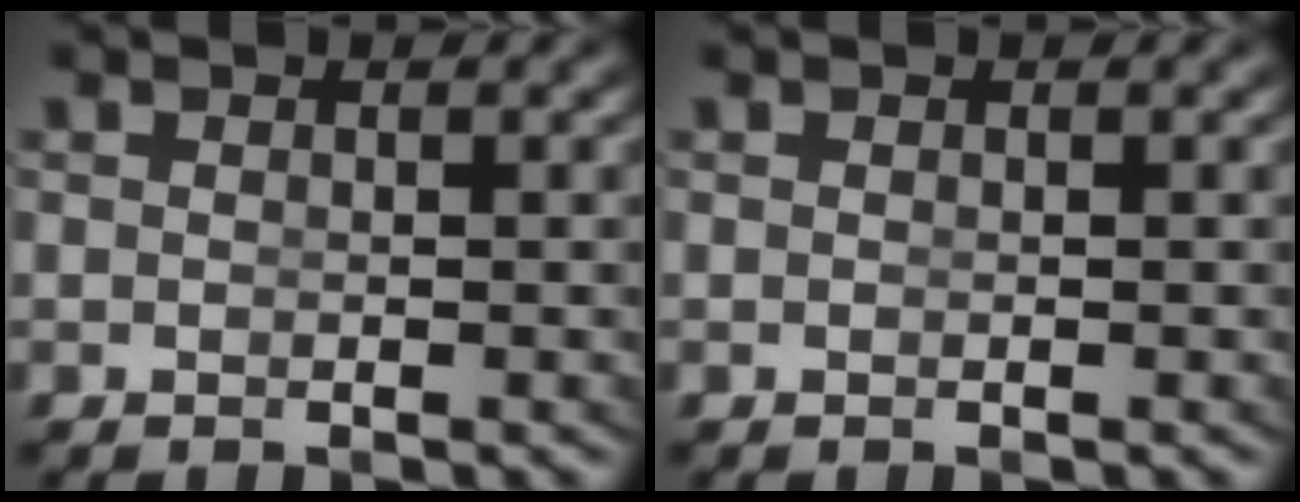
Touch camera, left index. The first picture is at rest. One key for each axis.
{"total": 0.0}